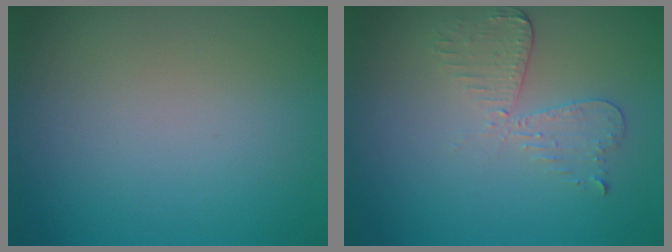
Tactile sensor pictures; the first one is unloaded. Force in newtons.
{"total": 3.0, "press": 2.6, "slide": 1.5}